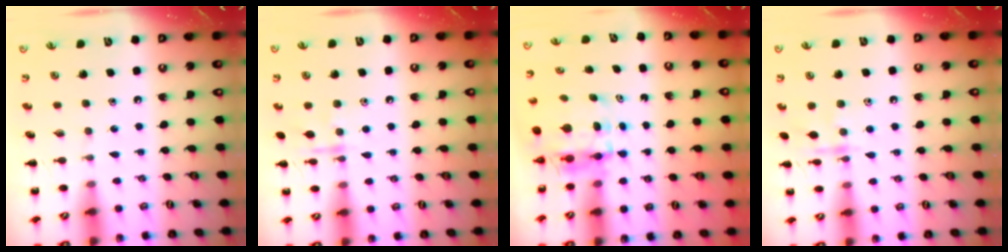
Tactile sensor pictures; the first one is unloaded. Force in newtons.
{"total": 7.9, "press": 7.8, "slide": 0.8}
{"total": 5.1, "press": 5.1, "slide": 0.5}
{"total": 8.2, "press": 8.1, "slide": 1.3}